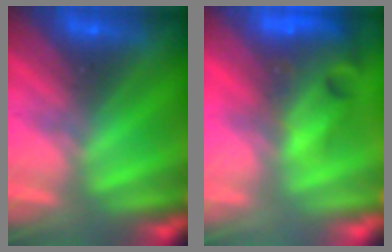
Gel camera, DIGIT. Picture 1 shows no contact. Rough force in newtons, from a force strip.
{"total": 9.8}